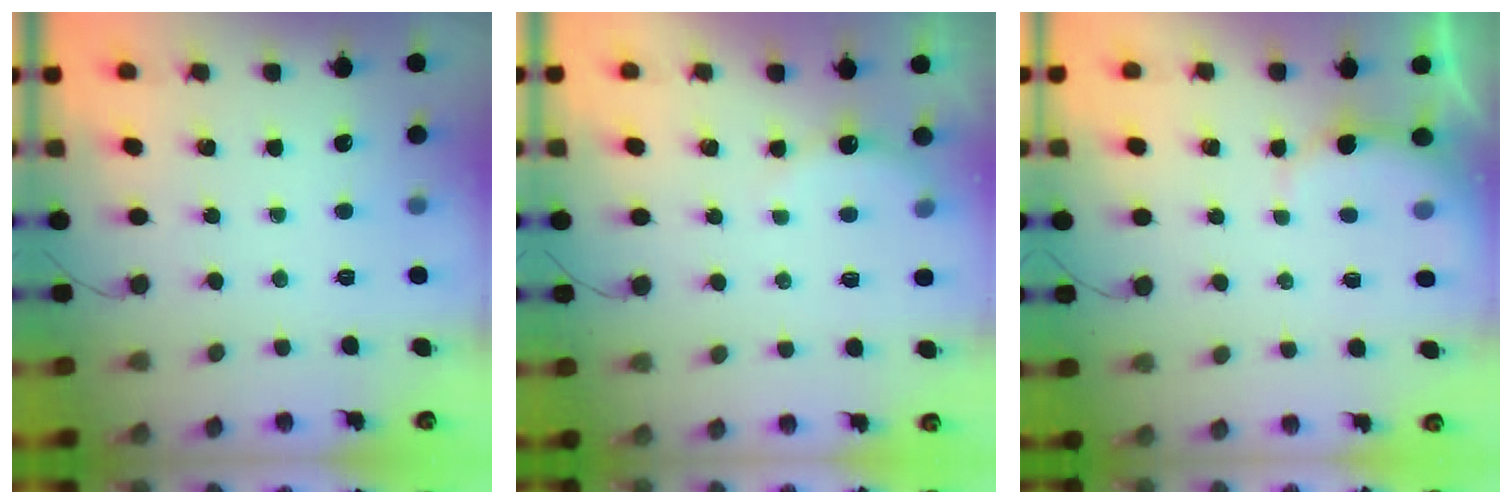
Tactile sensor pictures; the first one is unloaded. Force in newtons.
{"total": 4.2, "press": 4.1, "slide": 1.0}
{"total": 3.0, "press": 2.9, "slide": 0.8}